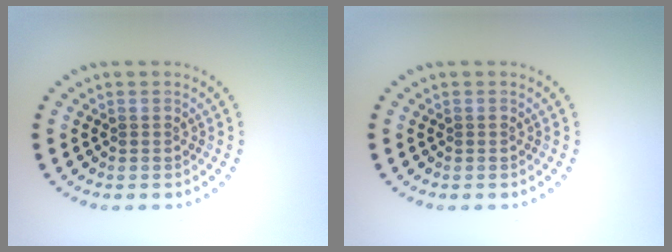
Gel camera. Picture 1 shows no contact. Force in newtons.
{"total": 0.0}